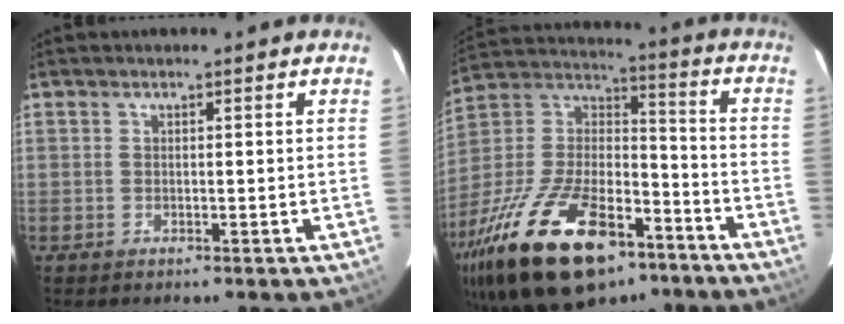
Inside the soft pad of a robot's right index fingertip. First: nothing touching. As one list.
[{"total": 32.2, "force": [-19.5, 14.9, 20.9], "torque": [-0.421, -0.019, -0.313]}]